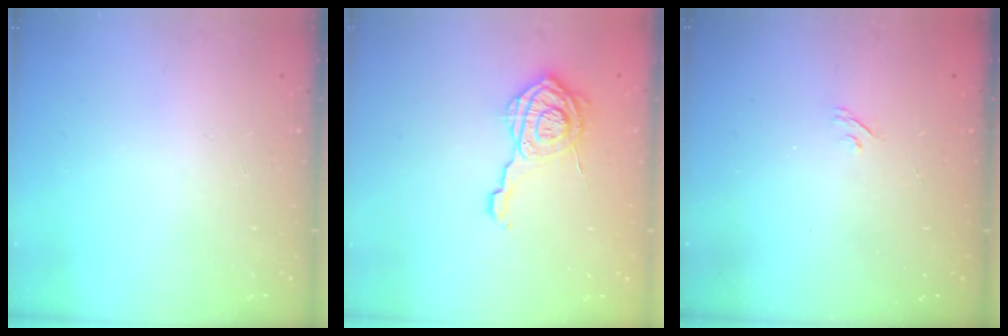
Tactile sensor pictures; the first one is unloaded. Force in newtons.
{"total": 11.7, "press": 11.6, "slide": 0.7}
{"total": 2.2, "press": 1.9, "slide": 1.1}